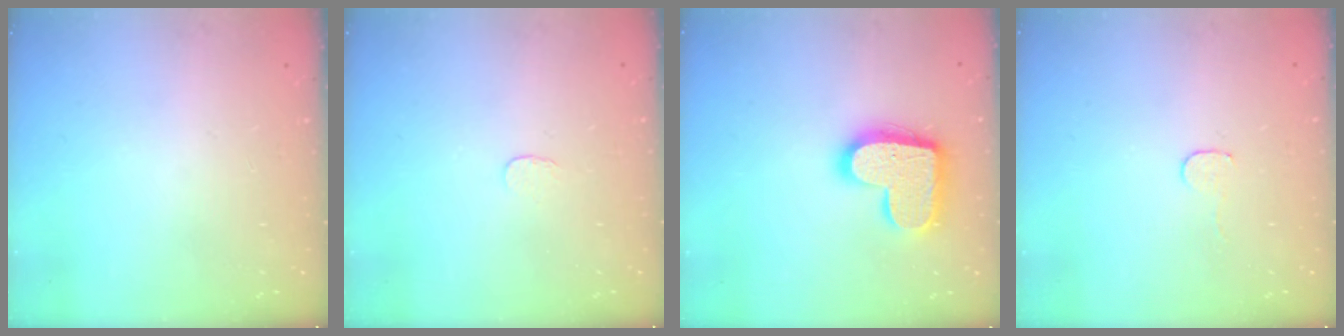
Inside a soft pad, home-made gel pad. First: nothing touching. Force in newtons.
{"total": 2.6, "press": 2.6, "slide": 0.2}
{"total": 17.4, "press": 17.4, "slide": 0.9}
{"total": 3.5, "press": 3.5, "slide": 0.3}